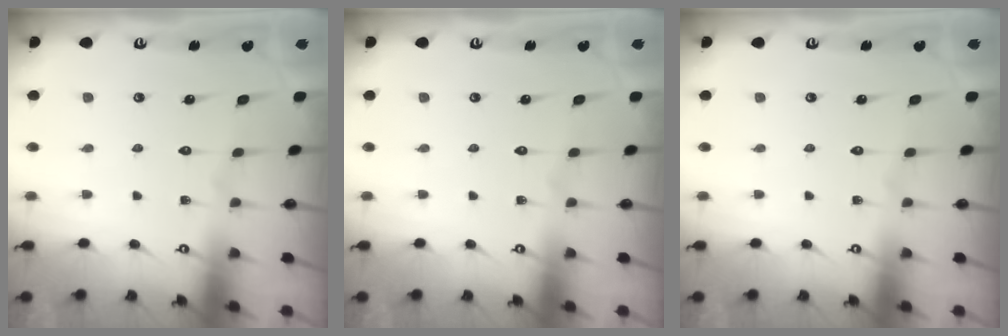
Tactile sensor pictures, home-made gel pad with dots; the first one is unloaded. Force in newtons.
{"total": 0.0}
{"total": 0.0}